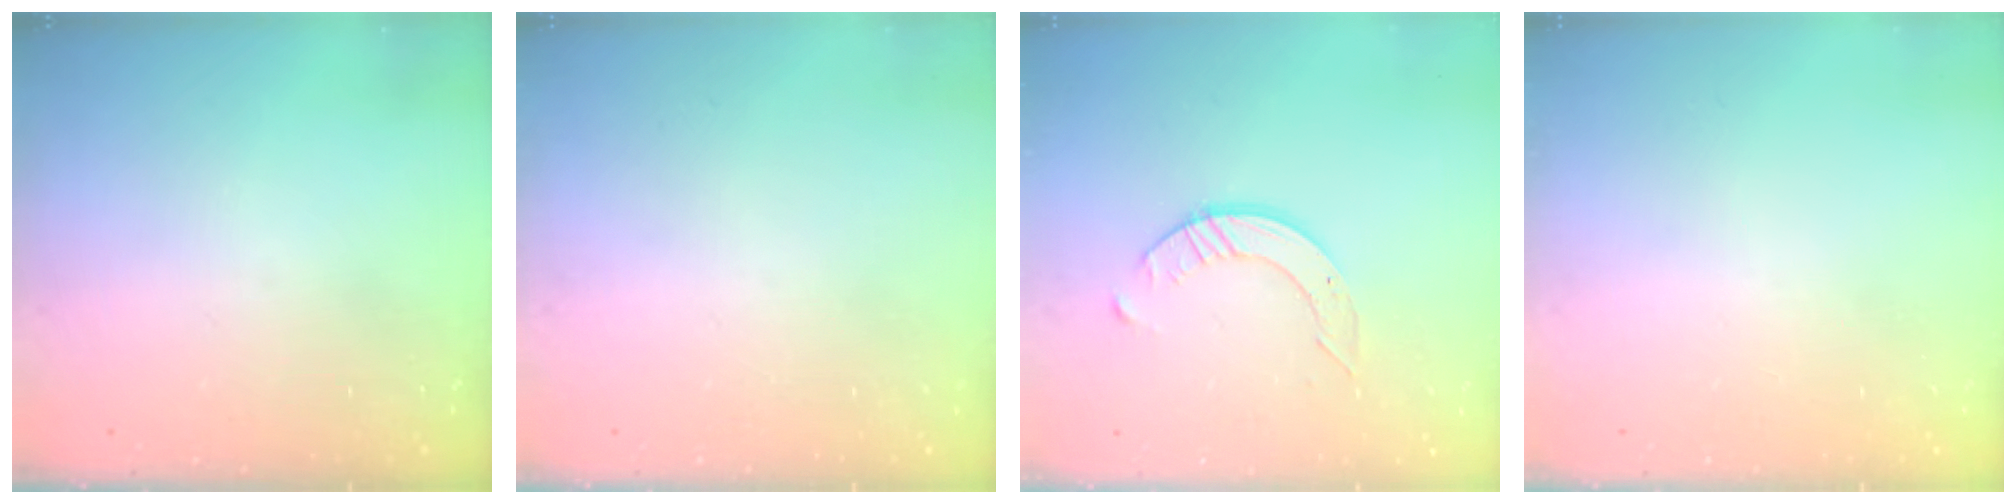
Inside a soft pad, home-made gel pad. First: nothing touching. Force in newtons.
{"total": 0.0}
{"total": 4.4, "press": 4.3, "slide": 0.5}
{"total": 0.0}